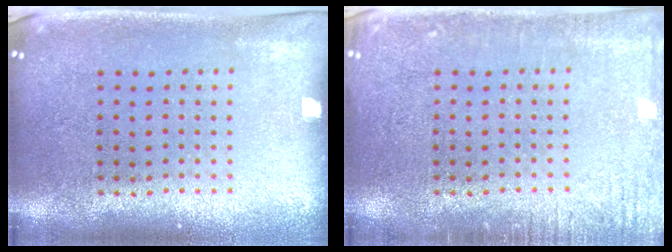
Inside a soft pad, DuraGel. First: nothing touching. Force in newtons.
{"total": 2.3, "press": 2.2, "slide": 0.3}